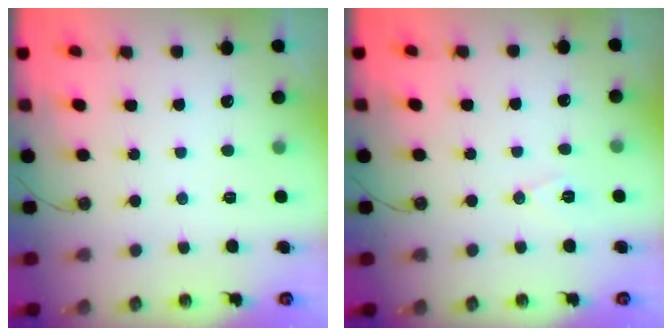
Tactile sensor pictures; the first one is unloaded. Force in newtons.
{"total": 6.7, "press": 4.9, "slide": 4.6}